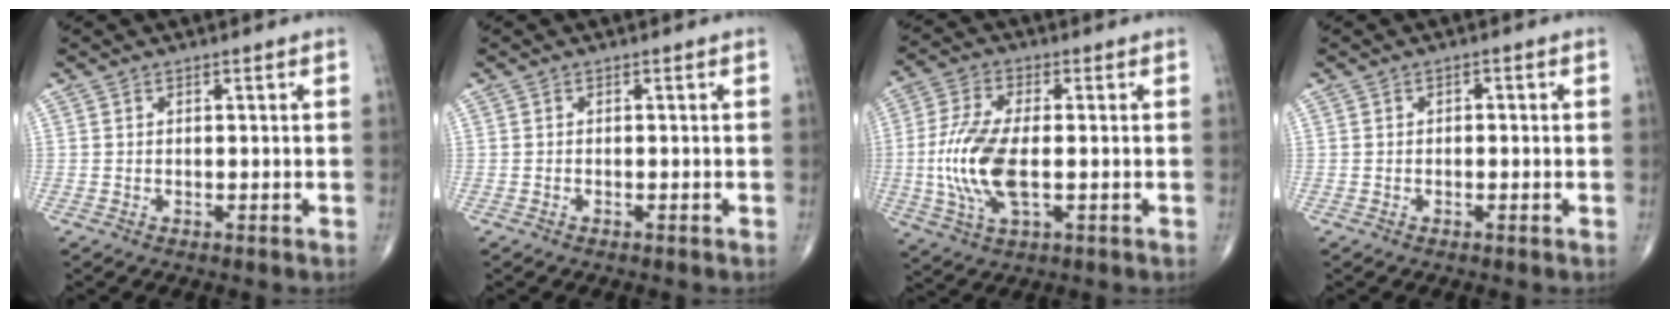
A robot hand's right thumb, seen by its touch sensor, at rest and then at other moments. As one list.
[{"total": 0.0}, {"total": 12.4, "force": [-1.4, 5.4, 11.1], "torque": [-0.249, 0.000, -0.026]}, {"total": 0.8, "force": [-0.1, 0.6, 0.5], "torque": [0.001, 0.002, -0.006]}]